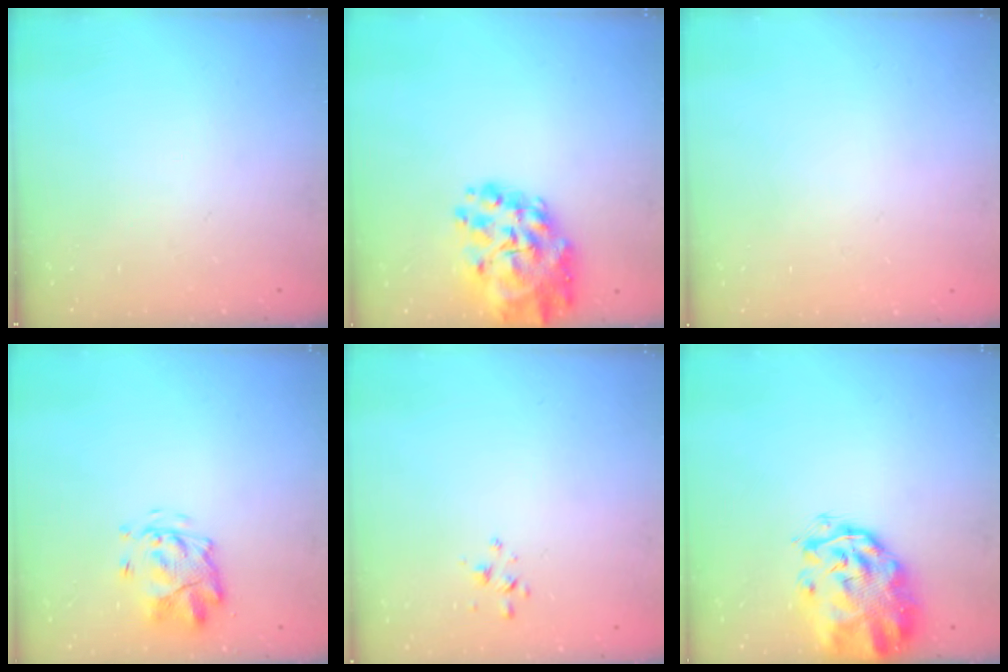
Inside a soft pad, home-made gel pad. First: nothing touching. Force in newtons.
{"total": 15.3, "press": 14.6, "slide": 4.5}
{"total": 1.9, "press": 1.9, "slide": 0.2}
{"total": 3.6, "press": 3.3, "slide": 1.6}
{"total": 1.7, "press": 1.7, "slide": 0.3}
{"total": 3.4, "press": 3.3, "slide": 1.1}